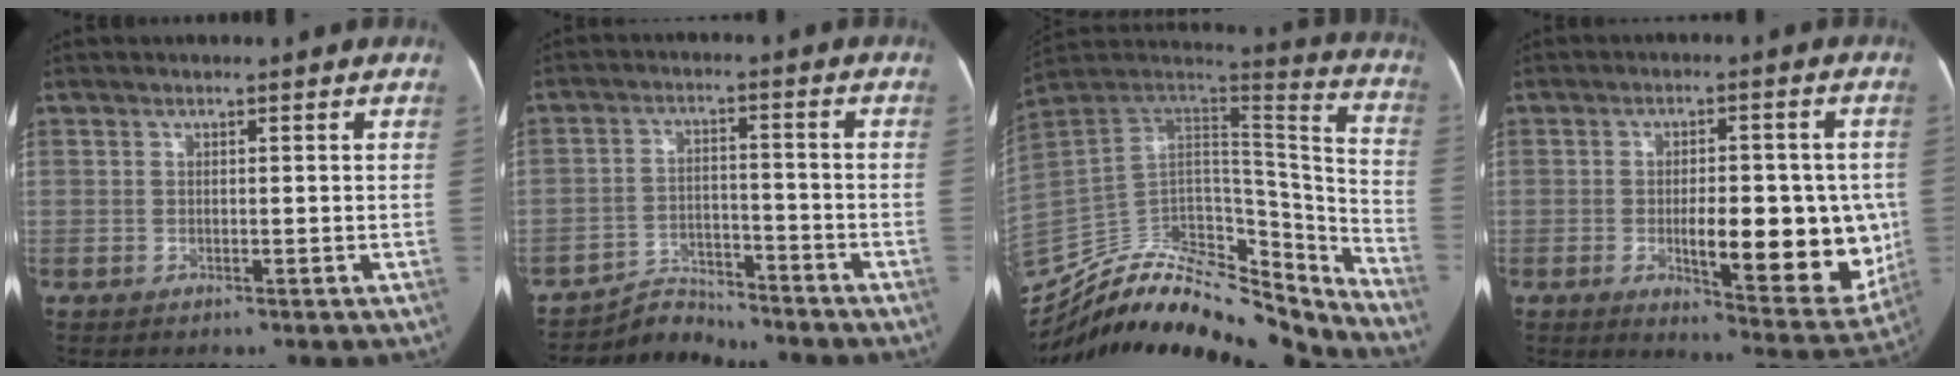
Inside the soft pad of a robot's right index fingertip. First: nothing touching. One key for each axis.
{"total": 5.4, "fx": -5.1, "fy": 1.2, "fz": -1.3, "tx": 0.021, "ty": 0.014, "tz": -0.084}
{"total": 31.4, "fx": -27.6, "fy": 10.5, "fz": 10.6, "tx": -0.170, "ty": 0.028, "tz": -0.401}
{"total": 15.2, "fx": -2.4, "fy": 5.1, "fz": 14.2, "tx": -0.161, "ty": -0.003, "tz": -0.019}